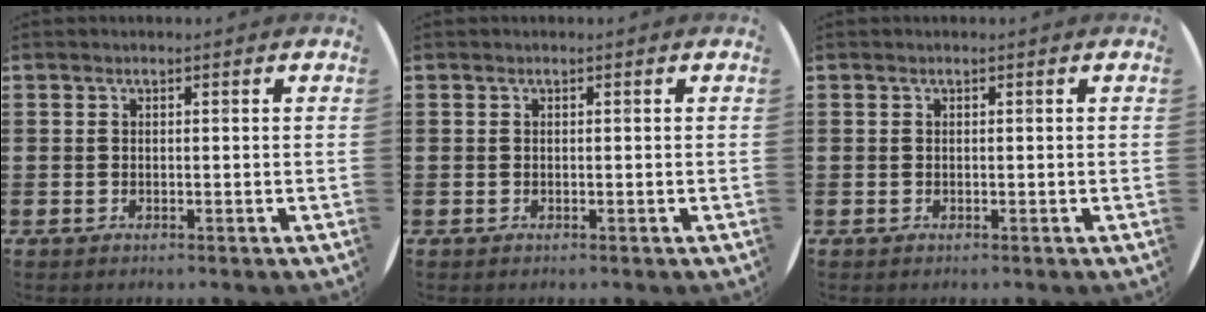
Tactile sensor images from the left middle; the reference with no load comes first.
{"total": 0.0}
{"total": 0.0}